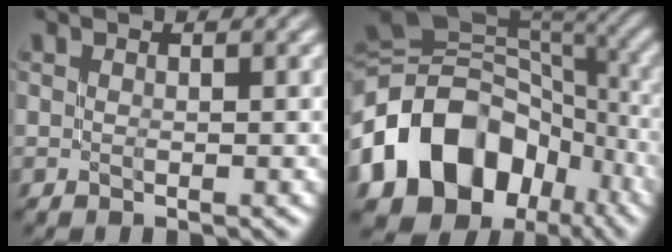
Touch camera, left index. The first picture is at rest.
{"total": 16.0, "force": [-6.0, 12.0, 8.8], "torque": [-0.170, 0.004, -0.118]}